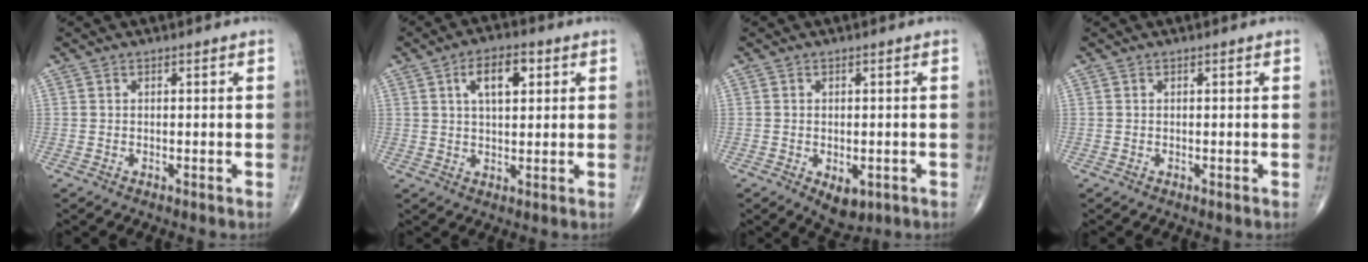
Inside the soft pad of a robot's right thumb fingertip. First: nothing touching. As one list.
[{"total": 7.3, "force": [2.6, 3.5, 5.9], "torque": [-0.086, 0.001, 0.042]}, {"total": 4.7, "force": [-1.6, 2.8, 3.4], "torque": [-0.040, -0.002, -0.011]}, {"total": 0.0}]